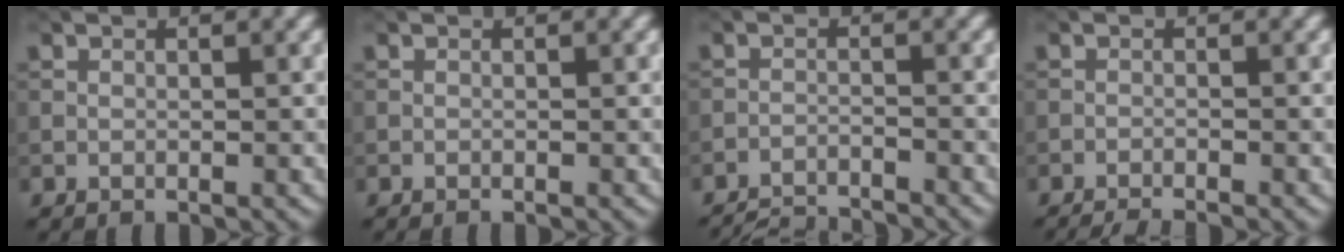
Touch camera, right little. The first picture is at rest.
{"total": 0.0}
{"total": 6.3, "force": [-6.1, 0.8, 1.4], "torque": [-0.029, -0.014, -0.097]}
{"total": 2.9, "force": [-2.6, 0.3, 1.2], "torque": [-0.021, -0.008, -0.048]}